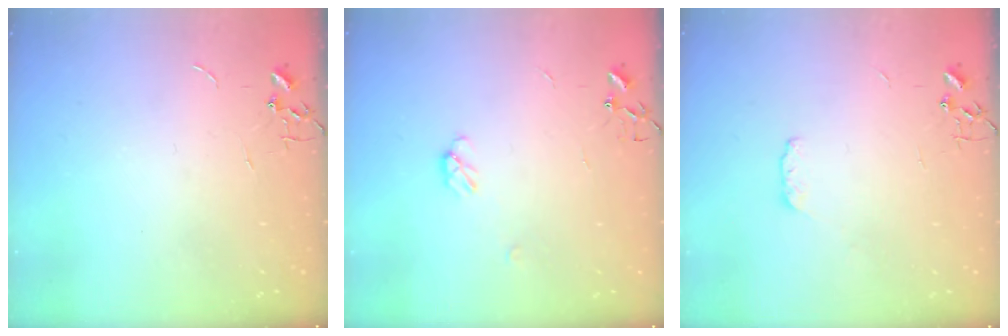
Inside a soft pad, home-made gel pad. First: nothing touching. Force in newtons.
{"total": 3.9, "press": 3.9, "slide": 0.4}
{"total": 3.8, "press": 3.8, "slide": 0.6}